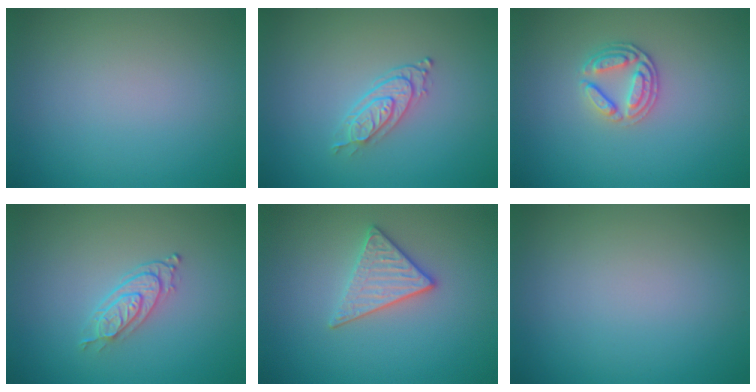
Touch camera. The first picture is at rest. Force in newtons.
{"total": 2.7, "press": 2.1, "slide": 1.7}
{"total": 2.7, "press": 2.5, "slide": 1.0}
{"total": 2.7, "press": 2.1, "slide": 1.7}
{"total": 2.9, "press": 2.7, "slide": 1.1}
{"total": 0.0}